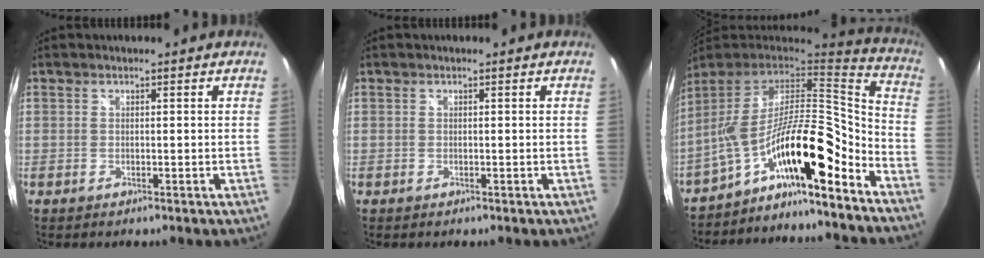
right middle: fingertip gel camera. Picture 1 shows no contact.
{"total": 0.0}
{"total": 18.4, "force": [-9.0, 4.6, 15.3], "torque": [-0.241, -0.022, -0.164]}